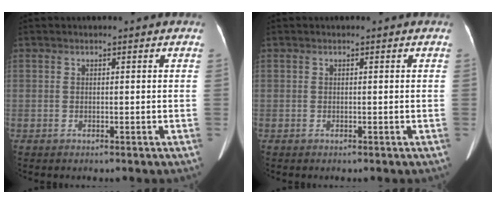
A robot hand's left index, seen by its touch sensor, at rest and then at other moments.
{"total": 0.0}